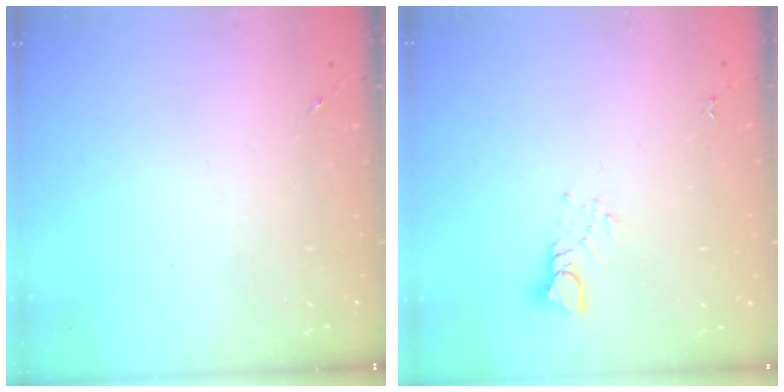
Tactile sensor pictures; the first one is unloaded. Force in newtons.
{"total": 3.8, "press": 3.8, "slide": 0.2}